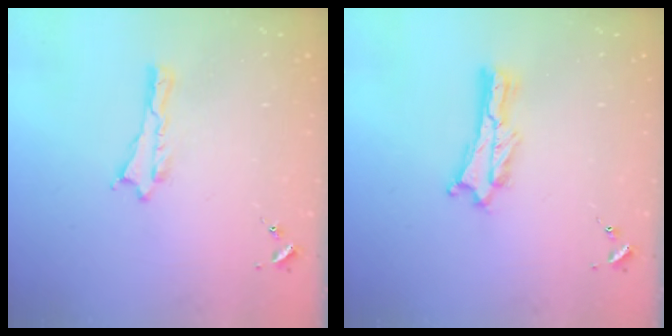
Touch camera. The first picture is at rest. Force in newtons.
{"total": 0.9, "press": 0.9, "slide": 0.2}